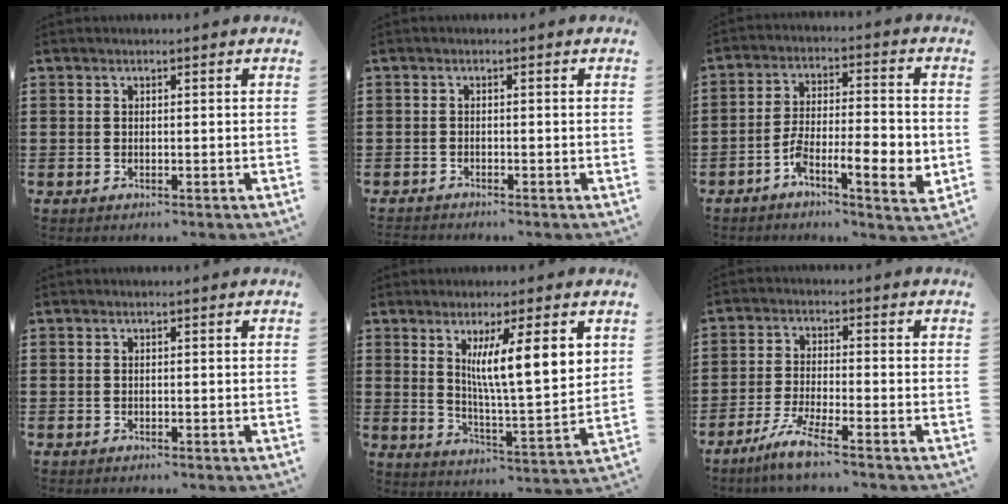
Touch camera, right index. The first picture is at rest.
{"total": 0.9, "force": [-0.9, 0.1, -0.1], "torque": [-0.001, 0.003, -0.020]}
{"total": 9.4, "force": [-3.8, 3.1, 8.1], "torque": [-0.136, 0.004, -0.069]}
{"total": 0.0}
{"total": 9.4, "force": [4.1, 1.2, 8.3], "torque": [-0.153, -0.015, 0.063]}
{"total": 4.9, "force": [-3.9, -0.1, 3.0], "torque": [-0.078, -0.017, -0.078]}